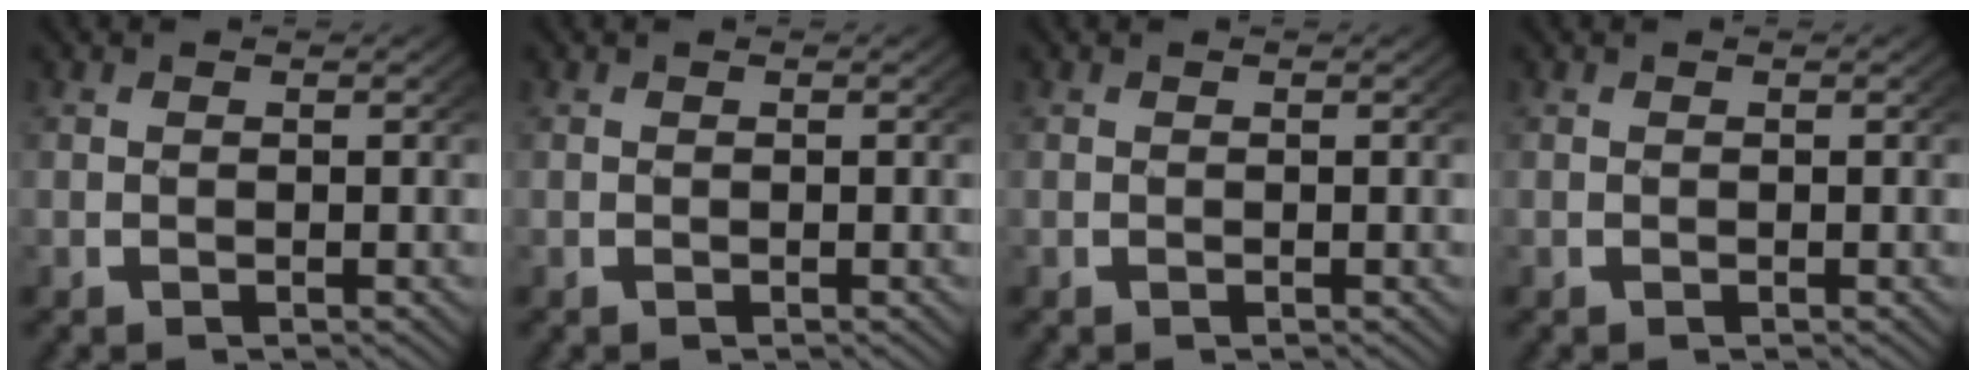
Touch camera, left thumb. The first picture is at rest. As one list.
[{"total": 0.0}, {"total": 0.0}, {"total": 0.0}]